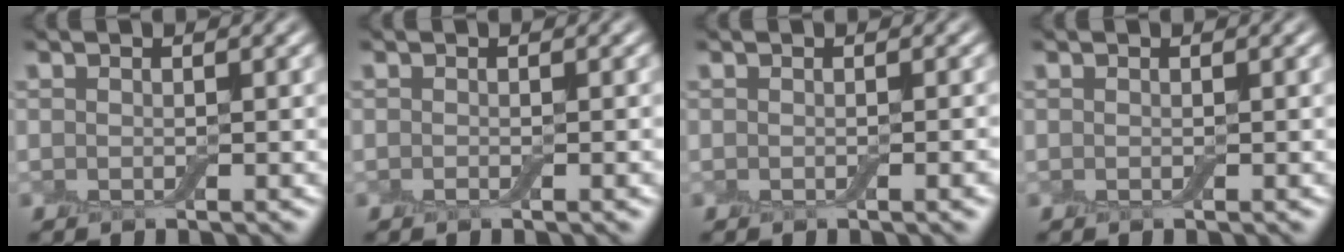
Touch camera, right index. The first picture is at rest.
{"total": 0.6, "force": [-0.3, 0.0, 0.5], "torque": [-0.007, -0.003, -0.005]}
{"total": 1.3, "force": [-0.3, 0.3, 1.2], "torque": [-0.017, -0.002, -0.004]}
{"total": 0.0}